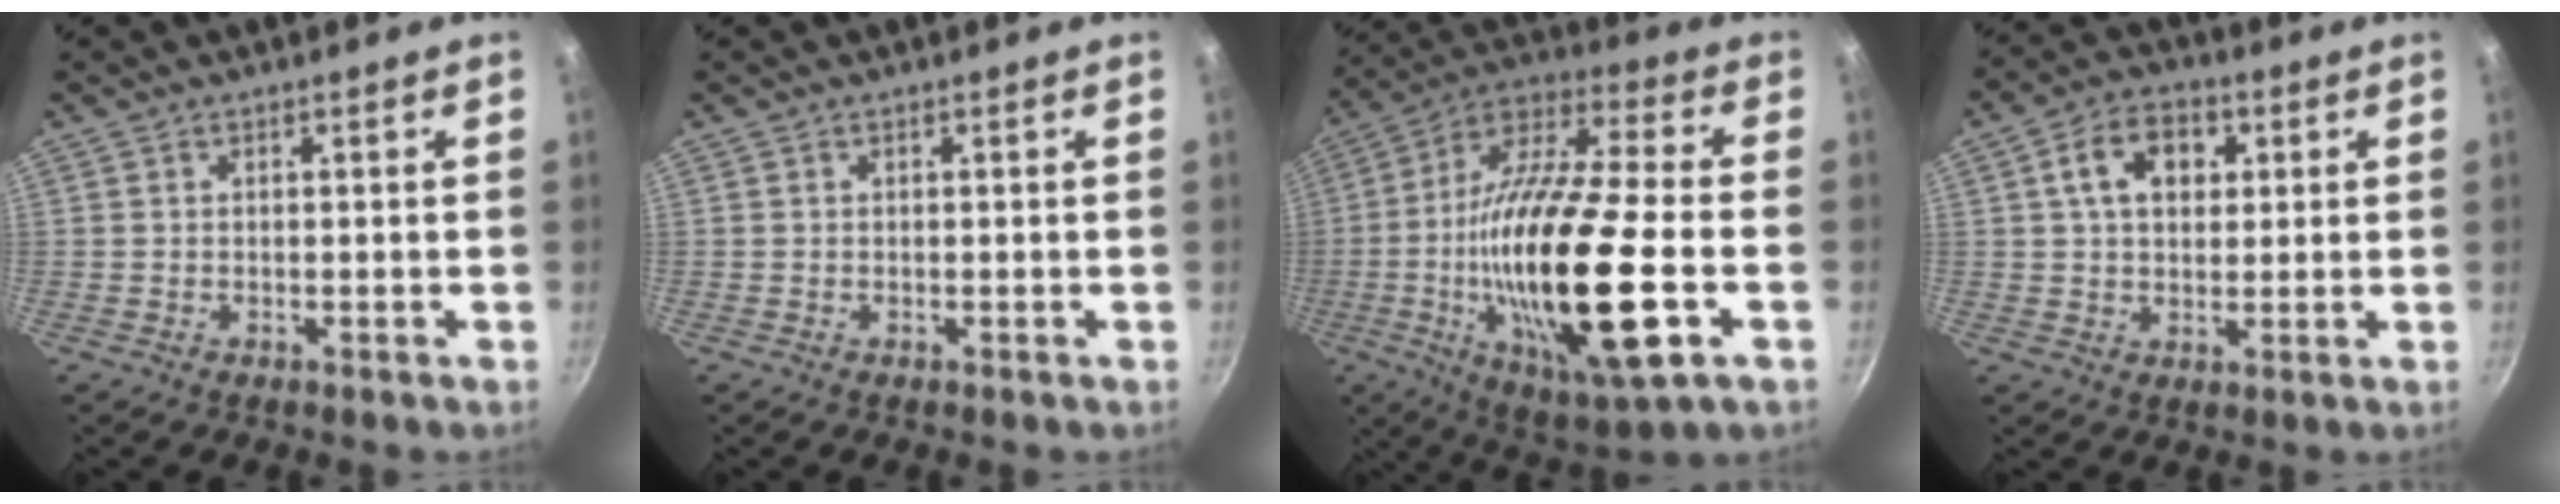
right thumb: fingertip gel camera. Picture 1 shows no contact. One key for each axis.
{"total": 0.0}
{"total": 27.9, "fx": -5.7, "fy": 7.2, "fz": 26.3, "tx": -0.481, "ty": 0.010, "tz": -0.101}
{"total": 9.4, "fx": 2.7, "fy": 6.5, "fz": 6.2, "tx": -0.082, "ty": 0.007, "tz": 0.037}